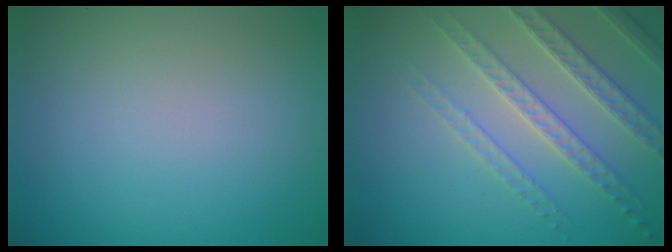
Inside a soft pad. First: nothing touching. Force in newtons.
{"total": 3.9, "press": 3.7, "slide": 1.1}